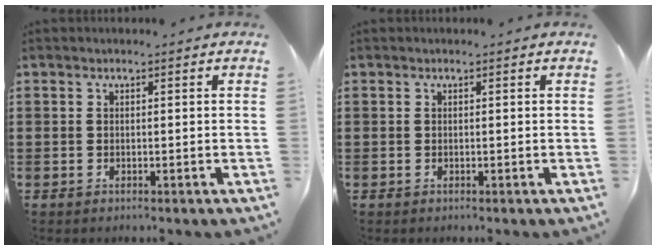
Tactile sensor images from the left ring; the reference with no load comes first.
{"total": 0.0}